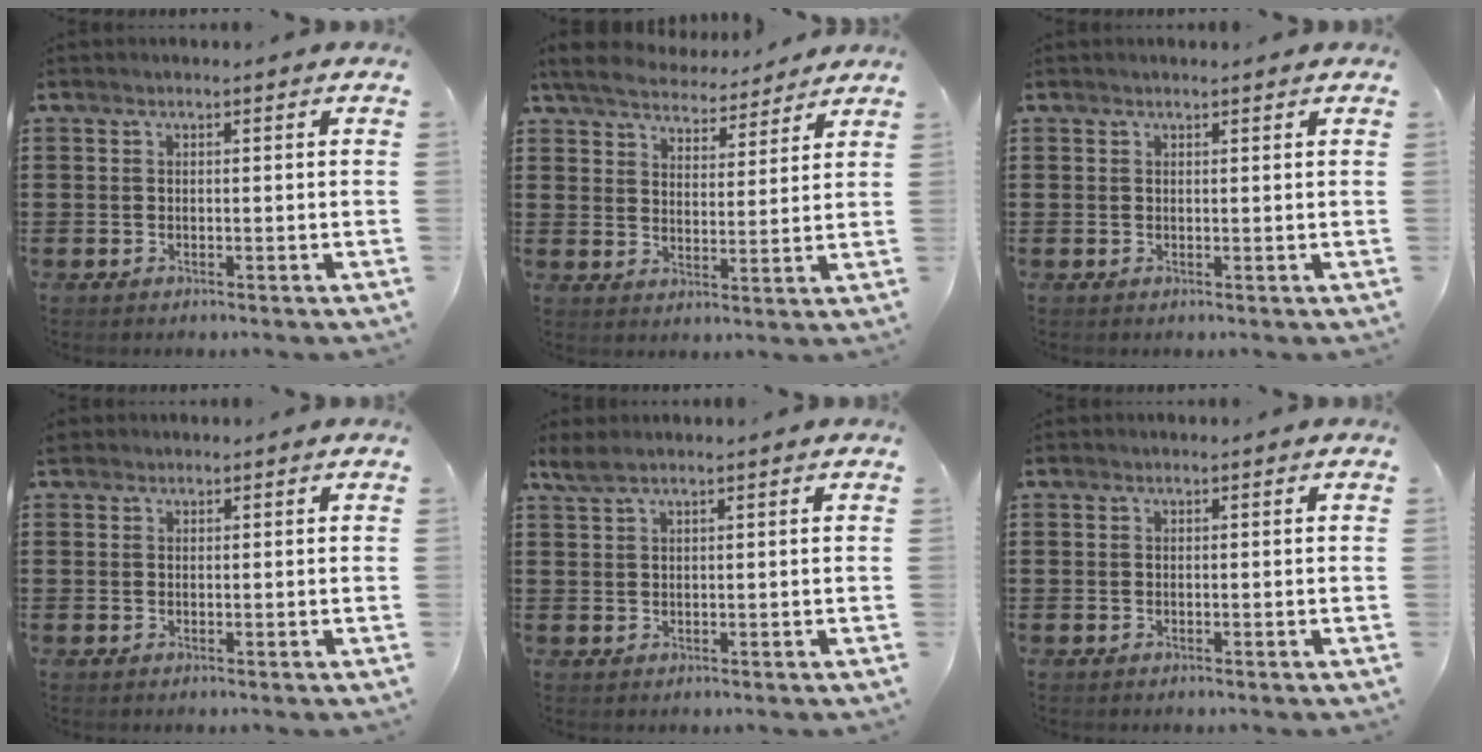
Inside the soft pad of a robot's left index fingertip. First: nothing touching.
{"total": 5.5, "force": [5.3, 1.0, 1.1], "torque": [-0.049, -0.027, 0.092]}
{"total": 0.6, "force": [0.5, 0.0, 0.3], "torque": [-0.007, -0.002, 0.011]}
{"total": 0.9, "force": [0.7, 0.5, 0.3], "torque": [-0.007, 0.004, 0.013]}
{"total": 2.1, "force": [1.4, 0.3, 1.5], "torque": [-0.031, 0.002, 0.026]}
{"total": 0.0}